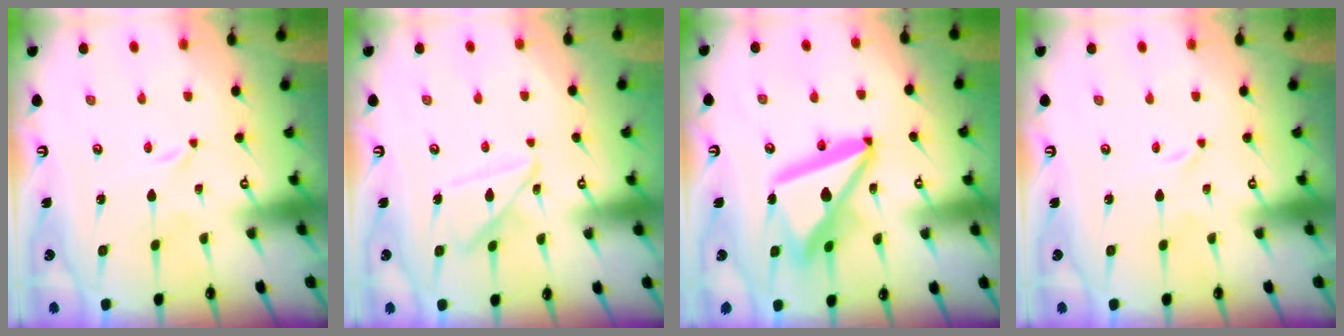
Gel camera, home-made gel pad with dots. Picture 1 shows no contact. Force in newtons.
{"total": 12.2, "press": 12.2, "slide": 1.2}
{"total": 17.3, "press": 17.2, "slide": 2.0}
{"total": 0.0}